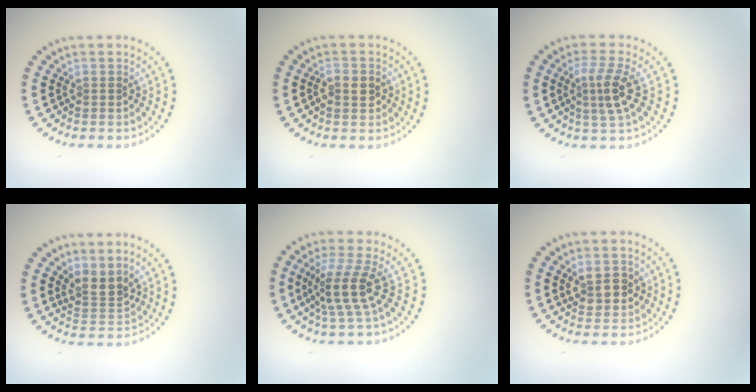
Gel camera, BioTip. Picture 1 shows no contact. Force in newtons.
{"total": 2.1, "press": 2.0, "slide": 0.7}
{"total": 2.9, "press": 2.6, "slide": 1.4}
{"total": 2.6, "press": 2.0, "slide": 1.6}
{"total": 3.7, "press": 2.6, "slide": 2.5}
{"total": 2.6, "press": 2.5, "slide": 0.6}